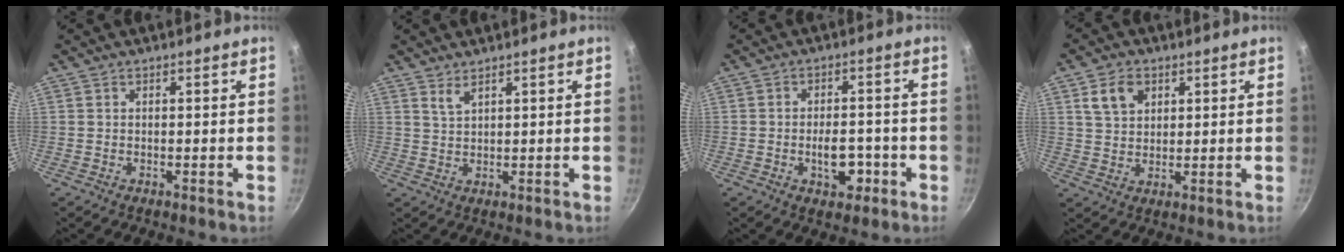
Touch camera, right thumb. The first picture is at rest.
{"total": 2.0, "force": [1.6, 0.5, 1.1], "torque": [-0.023, -0.013, 0.038]}
{"total": 6.0, "force": [-2.0, 3.5, 4.4], "torque": [-0.047, 0.017, -0.027]}
{"total": 6.3, "force": [2.8, 4.4, 3.5], "torque": [-0.047, -0.009, 0.053]}